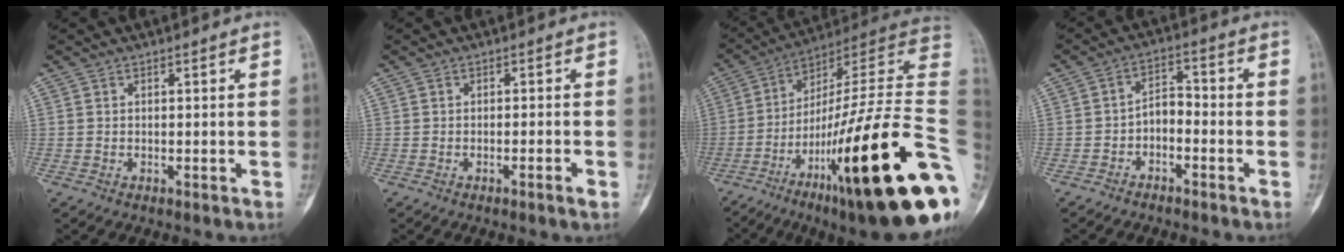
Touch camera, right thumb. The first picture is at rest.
{"total": 1.7, "force": [-1.0, 0.0, 1.5], "torque": [-0.033, 0.002, -0.017]}
{"total": 35.2, "force": [-8.6, 6.2, 33.6], "torque": [-0.434, 0.060, -0.140]}
{"total": 4.6, "force": [-2.3, 2.7, 3.0], "torque": [-0.040, 0.037, -0.048]}